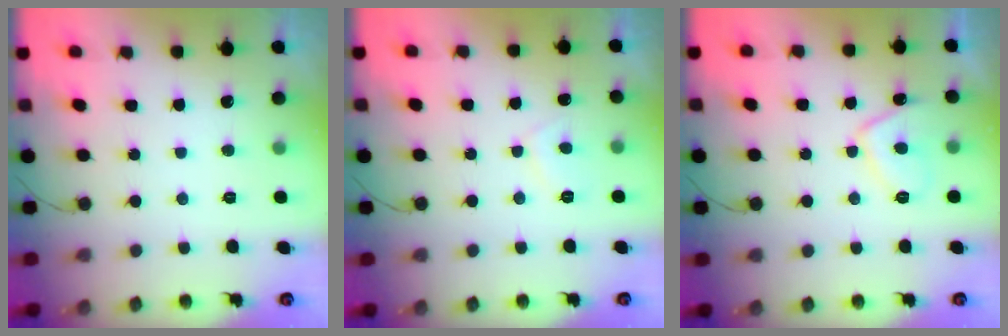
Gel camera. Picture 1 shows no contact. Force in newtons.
{"total": 2.7, "press": 2.6, "slide": 0.8}
{"total": 6.8, "press": 6.7, "slide": 1.4}